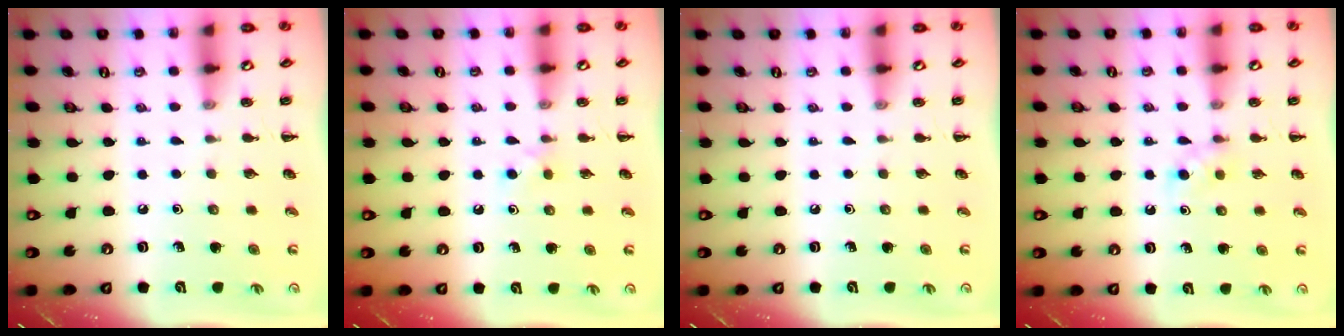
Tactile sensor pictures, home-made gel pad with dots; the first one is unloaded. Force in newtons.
{"total": 2.8, "press": 2.6, "slide": 1.2}
{"total": 0.0}
{"total": 3.0, "press": 2.7, "slide": 1.2}